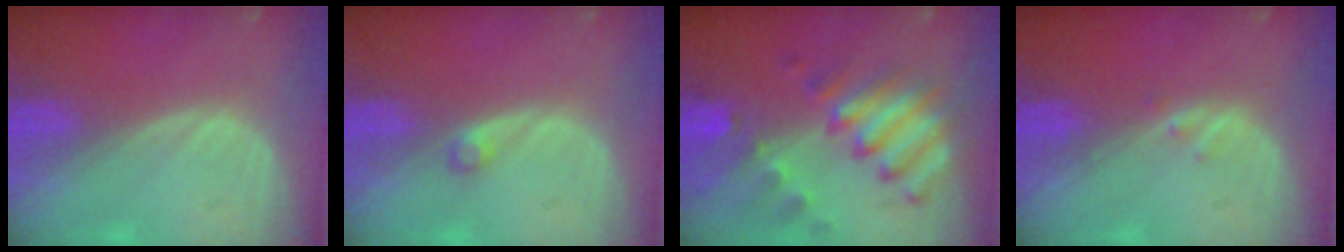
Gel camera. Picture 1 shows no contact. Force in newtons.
{"total": 1.2, "press": 1.2, "slide": 0.2}
{"total": 10.1, "press": 8.9, "slide": 4.8}
{"total": 0.8, "press": 0.8, "slide": 0.1}